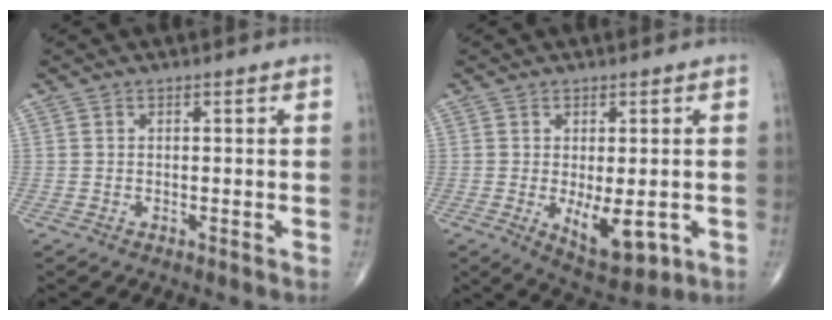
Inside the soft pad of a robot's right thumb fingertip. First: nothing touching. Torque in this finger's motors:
{"motor_torque": [0.24, 0.94, -0.01, -0.14, 0.25]}